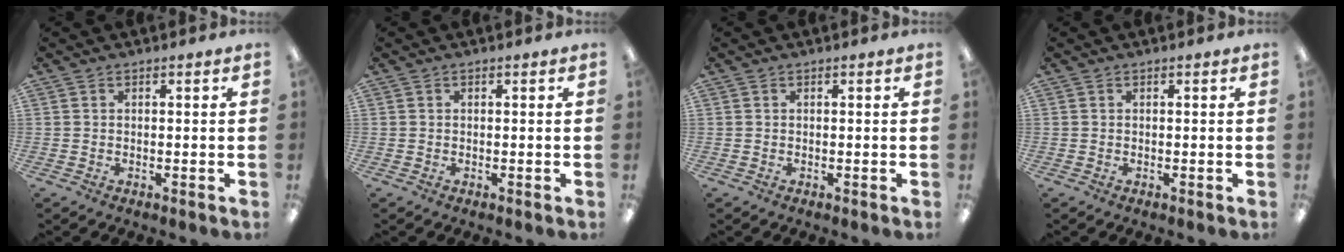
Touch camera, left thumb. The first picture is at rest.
{"total": 0.0}
{"total": 0.0}
{"total": 0.0}